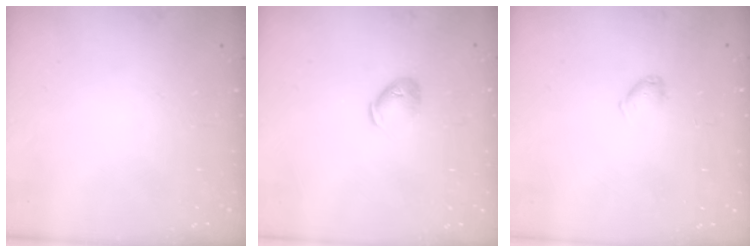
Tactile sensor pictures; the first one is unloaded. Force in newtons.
{"total": 7.8, "press": 7.6, "slide": 1.7}
{"total": 3.6, "press": 3.5, "slide": 0.6}